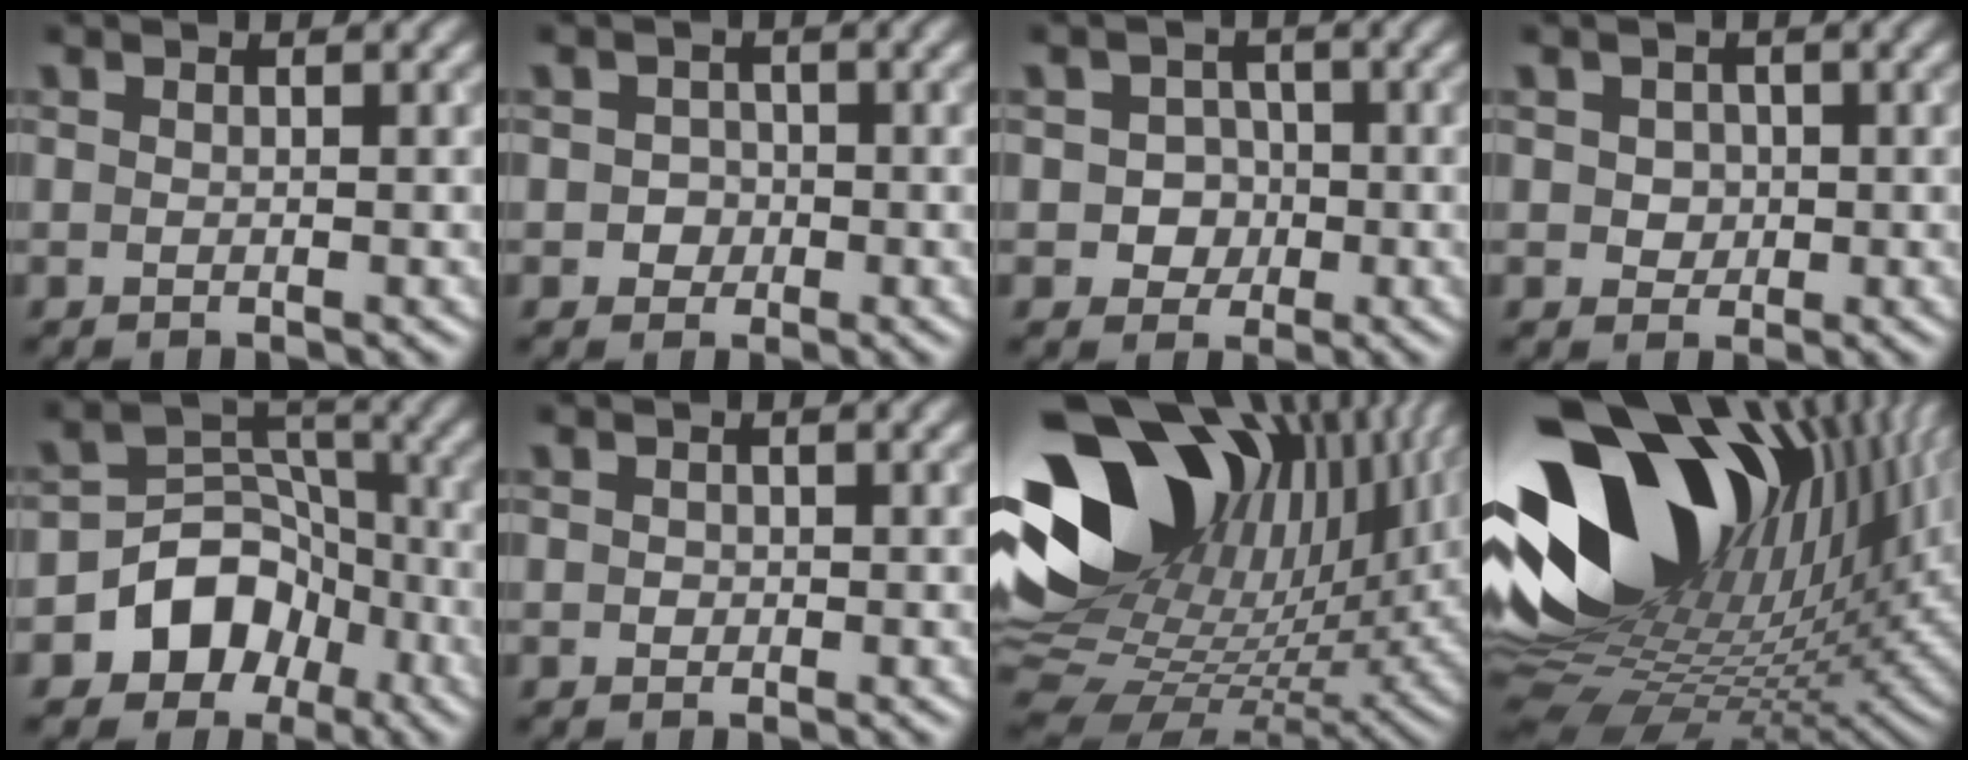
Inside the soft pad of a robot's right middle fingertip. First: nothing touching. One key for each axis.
{"total": 1.6, "fx": -0.3, "fy": 1.5, "fz": 0.4, "tx": 0.014, "ty": -0.001, "tz": -0.007}
{"total": 3.2, "fx": -0.7, "fy": 3.0, "fz": 1.1, "tx": 0.009, "ty": 0.003, "tz": -0.025}
{"total": 1.7, "fx": 0.3, "fy": 1.6, "fz": 0.8, "tx": -0.008, "ty": 0.005, "tz": 0.004}
{"total": 7.0, "fx": -3.6, "fy": 5.5, "fz": 2.5, "tx": -0.015, "ty": 0.012, "tz": -0.068}
{"total": 0.7, "fx": 0.0, "fy": 0.6, "fz": 0.2, "tx": 0.001, "ty": -0.002, "tz": -0.002}
{"total": 20.2, "fx": 6.9, "fy": 13.4, "fz": 13.4, "tx": -0.251, "ty": 0.003, "tz": 0.158}
{"total": 19.3, "fx": 7.0, "fy": 11.3, "fz": 14.0, "tx": -0.257, "ty": 0.025, "tz": 0.125}